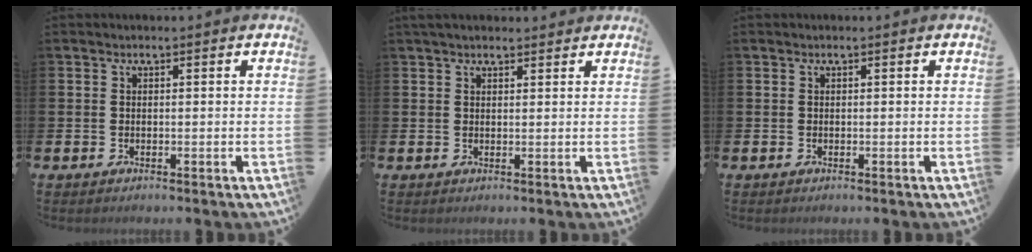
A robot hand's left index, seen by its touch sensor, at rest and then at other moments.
{"total": 2.1, "force": [1.9, 0.7, 0.6], "torque": [-0.005, 0.000, 0.032]}
{"total": 0.0}